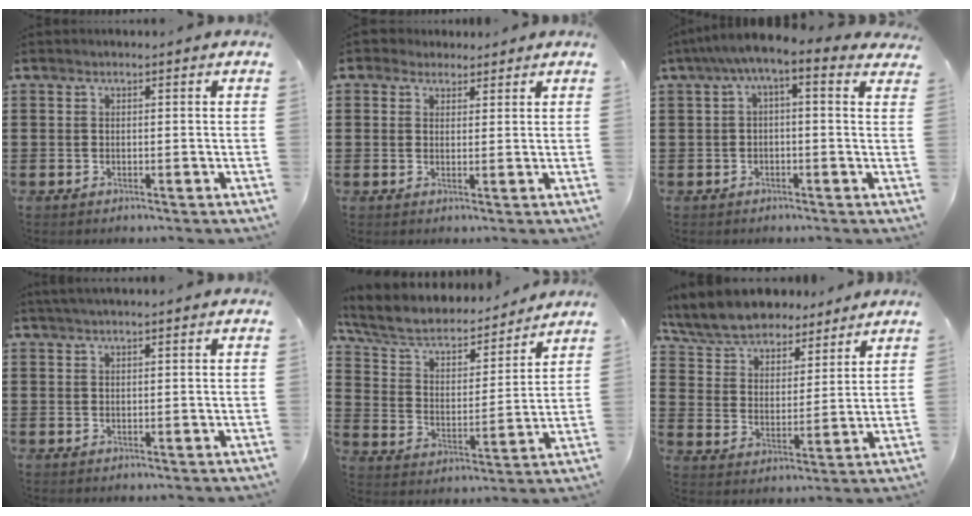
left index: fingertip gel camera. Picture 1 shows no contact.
{"total": 2.3, "force": [1.9, 1.2, 0.1], "torque": [-0.008, 0.009, 0.037]}
{"total": 3.4, "force": [0.3, 0.6, 3.3], "torque": [-0.068, -0.013, -0.004]}
{"total": 1.3, "force": [1.0, -0.1, 0.8], "torque": [-0.016, -0.001, 0.020]}
{"total": 5.7, "force": [4.4, 2.5, 2.5], "torque": [-0.073, -0.028, 0.070]}
{"total": 7.4, "force": [7.0, 2.0, 1.5], "torque": [-0.066, -0.036, 0.126]}